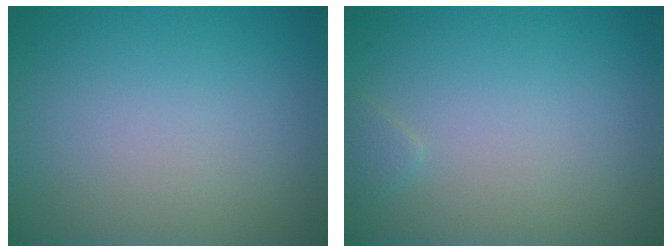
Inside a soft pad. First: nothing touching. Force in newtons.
{"total": 0.7, "press": 0.7, "slide": 0.0}